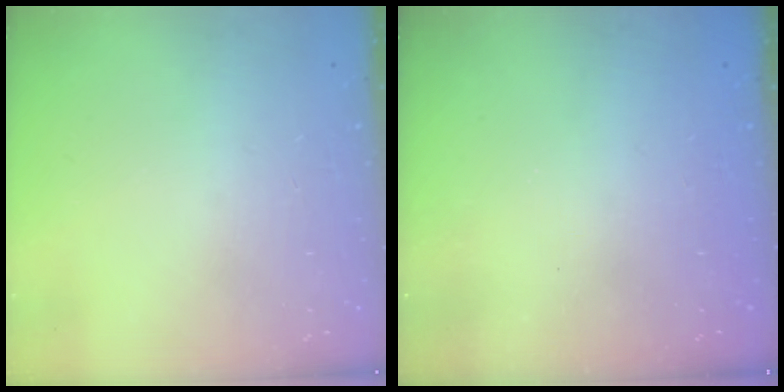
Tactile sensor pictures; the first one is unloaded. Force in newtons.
{"total": 2.3, "press": 2.2, "slide": 0.7}